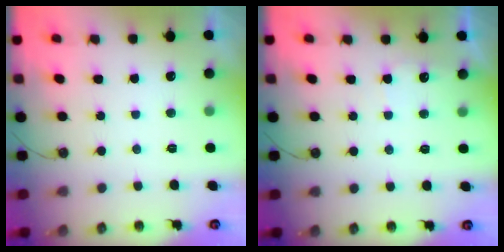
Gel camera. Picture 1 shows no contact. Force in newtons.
{"total": 3.0, "press": 3.0, "slide": 0.3}